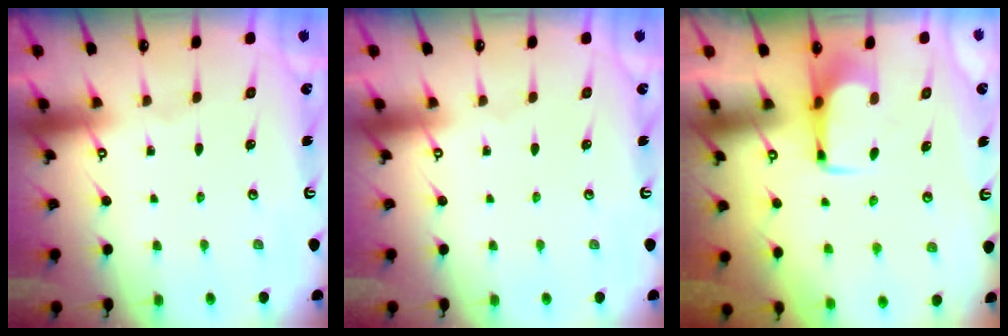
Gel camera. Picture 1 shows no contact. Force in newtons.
{"total": 0.0}
{"total": 1.6, "press": 1.5, "slide": 0.4}